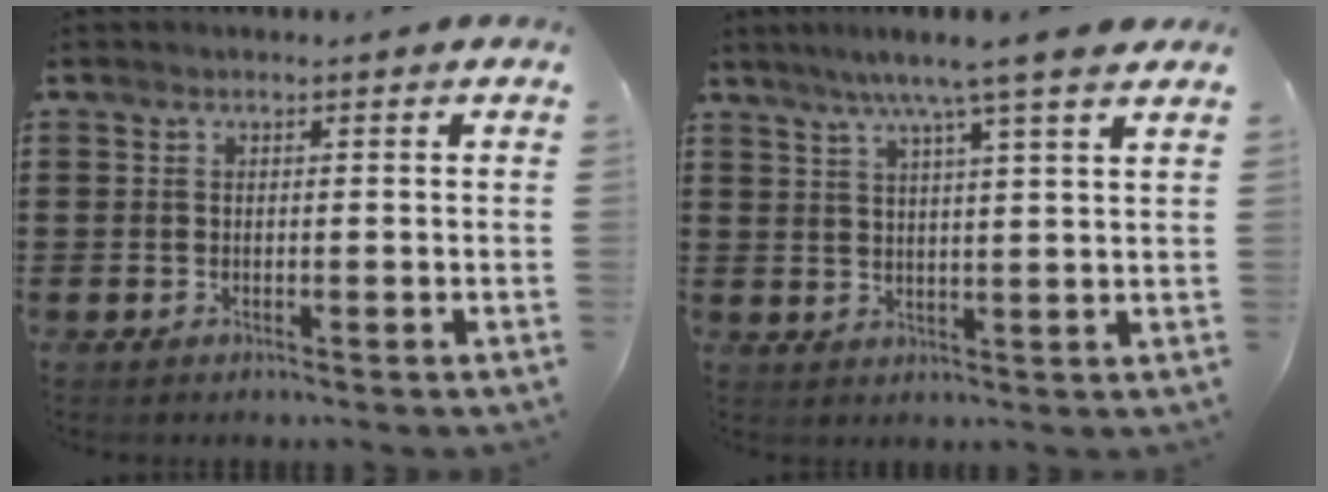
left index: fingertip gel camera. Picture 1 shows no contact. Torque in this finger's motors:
{"motor_torque": [2.14, 0.00, 0.38, 0.21]}